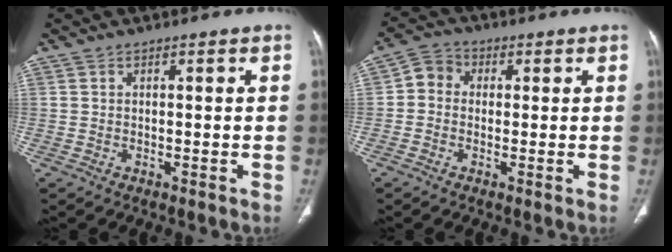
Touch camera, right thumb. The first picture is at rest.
{"total": 4.8, "force": [0.0, 4.2, 2.3], "torque": [-0.024, 0.013, -0.016]}